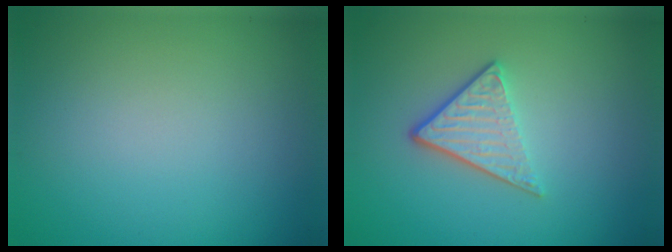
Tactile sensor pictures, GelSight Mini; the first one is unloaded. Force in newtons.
{"total": 3.4, "press": 2.6, "slide": 2.2}